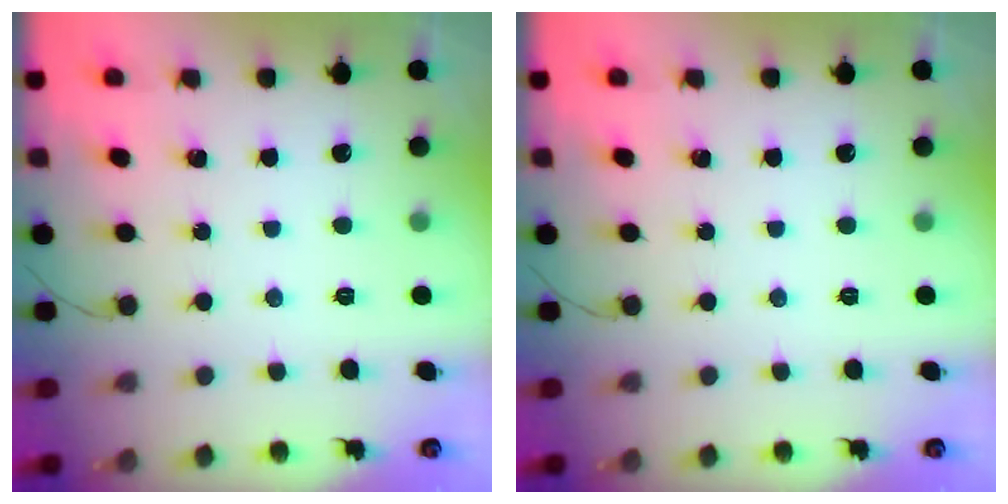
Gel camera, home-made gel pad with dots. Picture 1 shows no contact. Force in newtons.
{"total": 0.0}